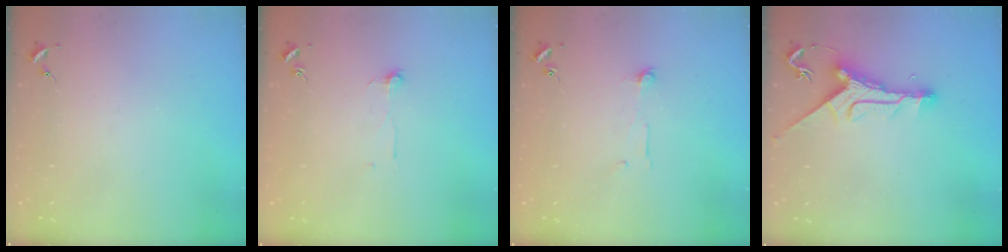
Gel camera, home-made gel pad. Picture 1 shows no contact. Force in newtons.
{"total": 4.3, "press": 4.3, "slide": 0.5}
{"total": 4.9, "press": 4.9, "slide": 0.5}
{"total": 10.4, "press": 10.4, "slide": 0.8}